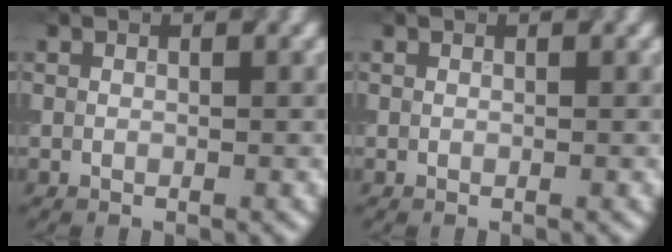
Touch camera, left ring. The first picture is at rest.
{"total": 0.0}